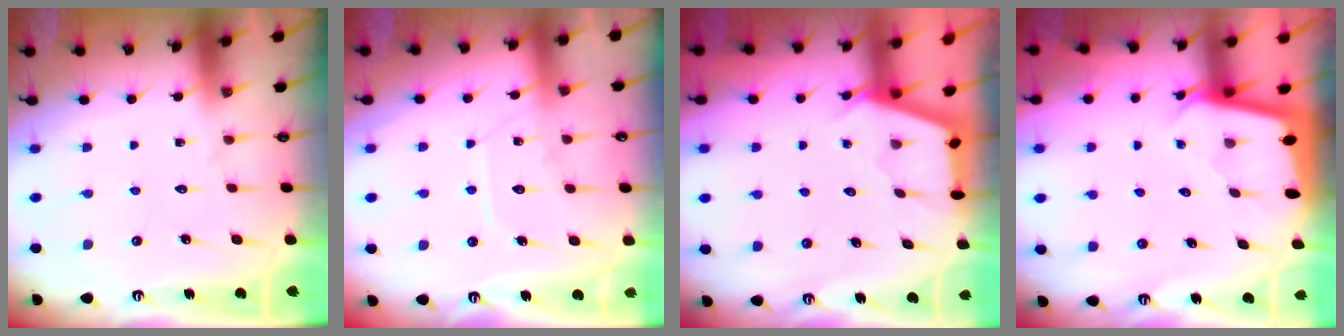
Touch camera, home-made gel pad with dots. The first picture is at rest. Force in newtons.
{"total": 9.0, "press": 9.0, "slide": 0.9}
{"total": 2.8, "press": 2.8, "slide": 0.3}
{"total": 2.2, "press": 2.1, "slide": 0.3}